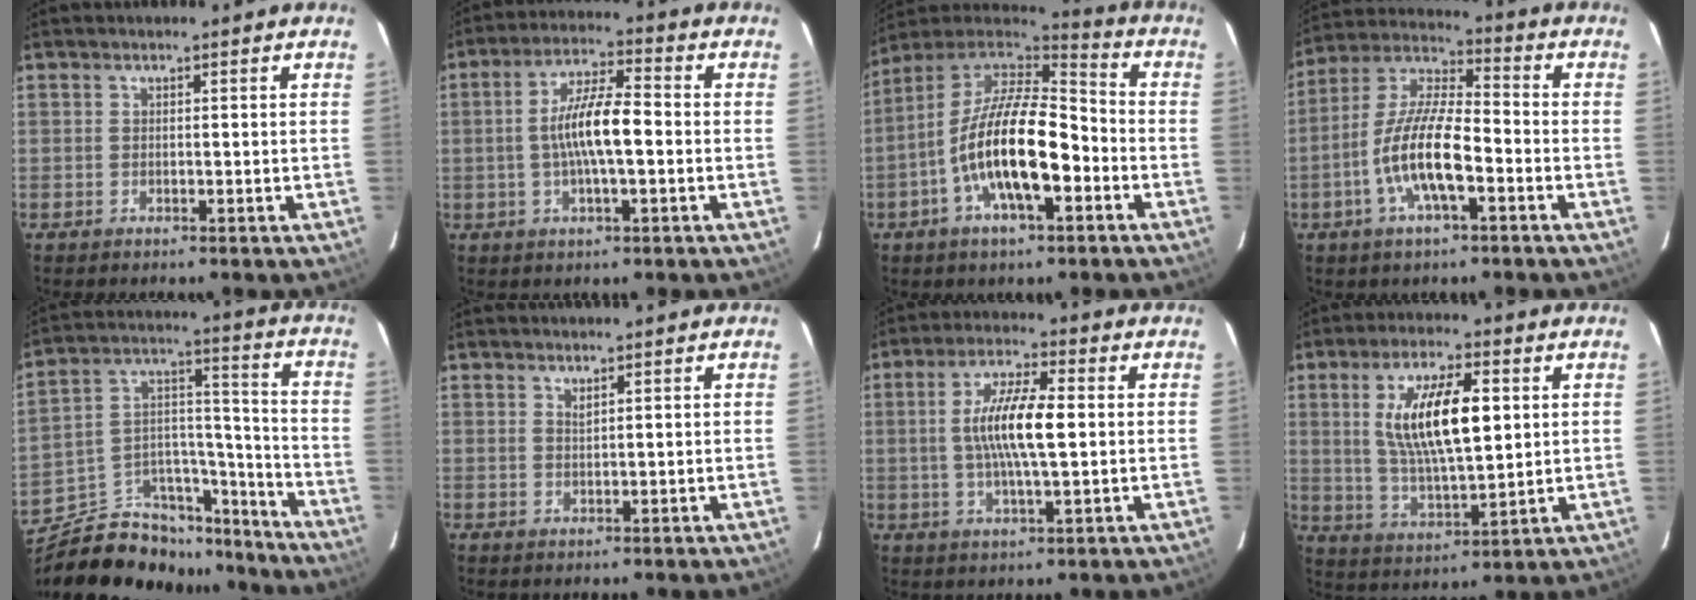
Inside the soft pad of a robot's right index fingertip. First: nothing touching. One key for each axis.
{"total": 9.5, "fx": -1.0, "fy": 2.1, "fz": 9.2, "tx": -0.173, "ty": 0.008, "tz": -0.019}
{"total": 18.2, "fx": -5.7, "fy": 6.8, "fz": 15.9, "tx": -0.304, "ty": -0.005, "tz": -0.113}
{"total": 13.1, "fx": -4.7, "fy": 3.8, "fz": 11.6, "tx": -0.240, "ty": -0.002, "tz": -0.091}
{"total": 20.4, "fx": -15.5, "fy": 10.8, "fz": 7.7, "tx": -0.152, "ty": 0.071, "tz": -0.223}
{"total": 1.0, "fx": 0.8, "fy": 0.1, "fz": 0.5, "tx": -0.010, "ty": 0.000, "tz": 0.015}
{"total": 10.4, "fx": 0.8, "fy": 2.3, "fz": 10.1, "tx": -0.192, "ty": 0.006, "tz": 0.014}
{"total": 14.5, "fx": 3.3, "fy": 4.8, "fz": 13.2, "tx": -0.246, "ty": 0.002, "tz": 0.067}